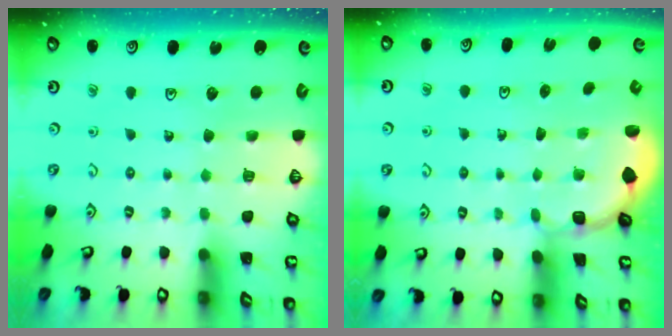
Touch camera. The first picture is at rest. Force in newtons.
{"total": 1.9, "press": 1.8, "slide": 0.7}